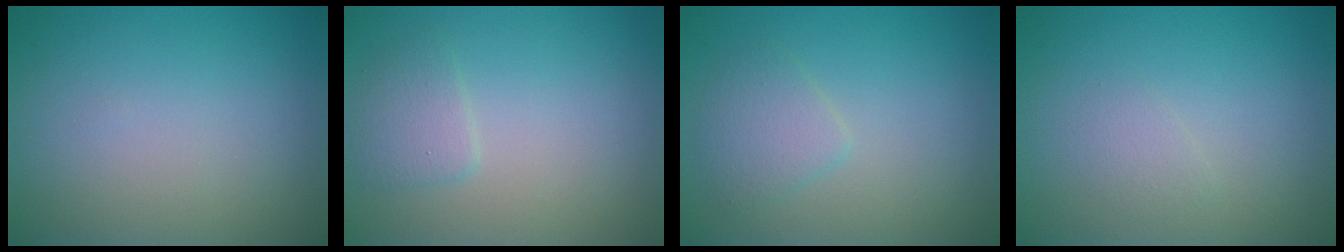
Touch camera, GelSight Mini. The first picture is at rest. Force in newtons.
{"total": 1.7, "press": 1.7, "slide": 0.0}
{"total": 2.1, "press": 2.1, "slide": 0.1}
{"total": 0.9, "press": 0.9, "slide": 0.0}